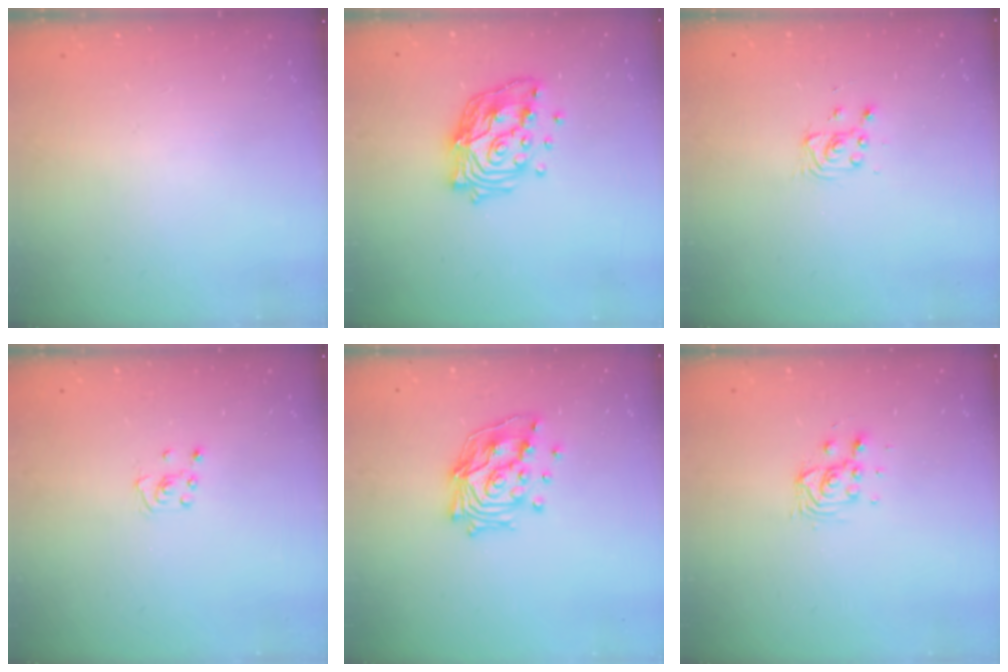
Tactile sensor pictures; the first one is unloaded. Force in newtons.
{"total": 15.2, "press": 15.1, "slide": 1.5}
{"total": 2.8, "press": 2.8, "slide": 0.4}
{"total": 2.8, "press": 2.8, "slide": 0.3}
{"total": 15.4, "press": 15.2, "slide": 1.8}
{"total": 4.8, "press": 4.8, "slide": 0.9}